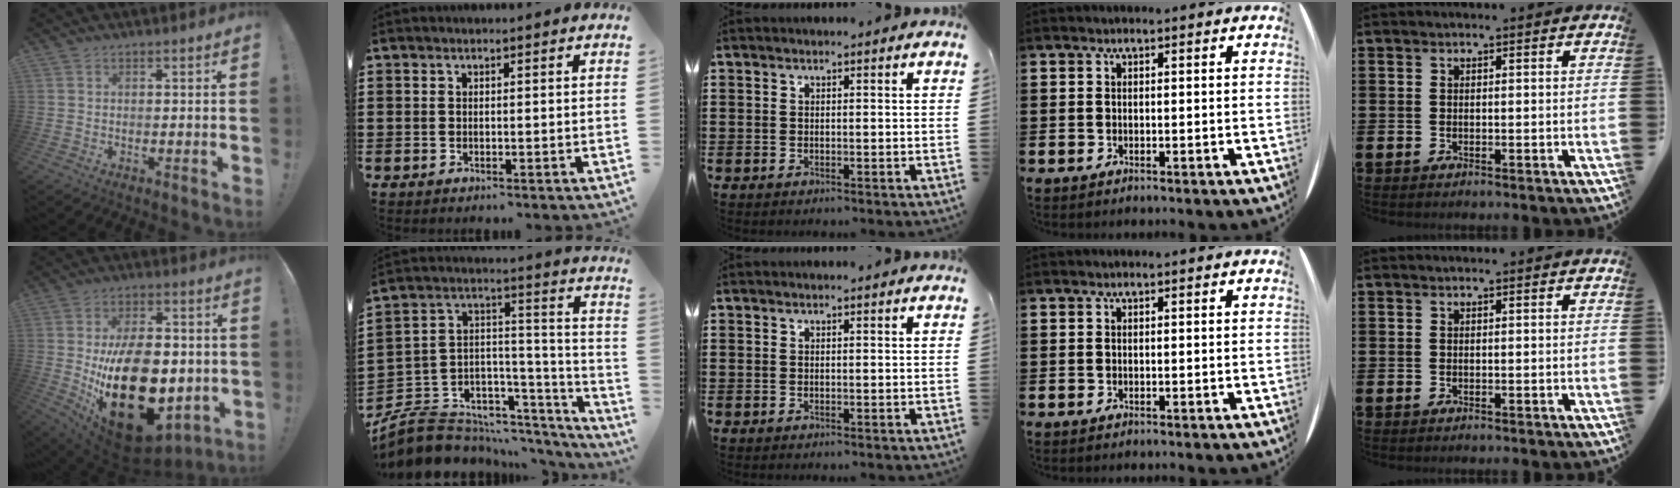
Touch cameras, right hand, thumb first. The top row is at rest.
{"thumb": {"total": 29.6, "force": [-4.2, 17.3, 23.6], "torque": [-0.405, 0.008, -0.045]}, "index": {"total": 7.4, "force": [-5.7, 4.6, 1.2], "torque": [-0.045, -0.009, -0.103]}}